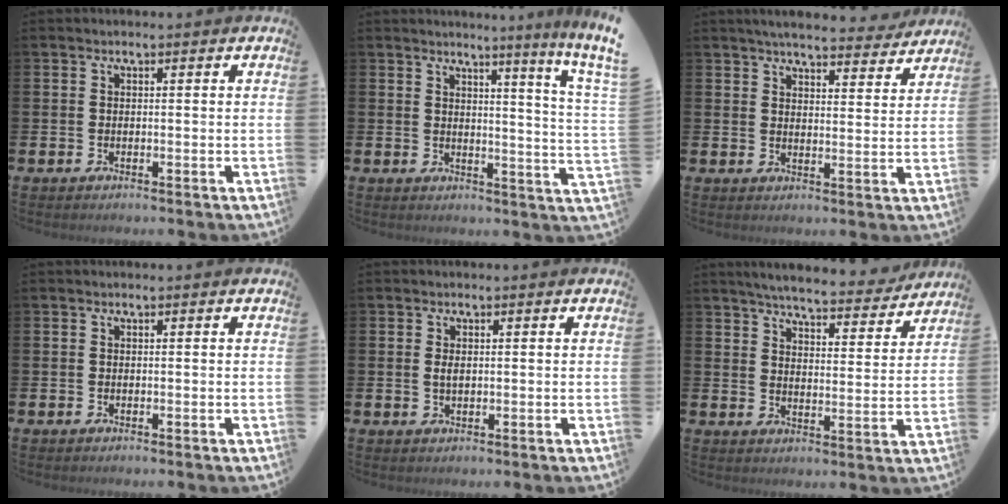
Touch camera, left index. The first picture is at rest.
{"total": 3.7, "force": [3.2, -1.1, 1.4], "torque": [-0.028, -0.040, 0.044]}
{"total": 5.2, "force": [5.0, 0.6, 1.2], "torque": [-0.024, -0.031, 0.085]}
{"total": 0.0}
{"total": 1.3, "force": [0.3, 0.7, 1.1], "torque": [-0.009, 0.000, 0.002]}
{"total": 5.8, "force": [5.5, 0.5, 1.5], "torque": [-0.035, -0.041, 0.091]}